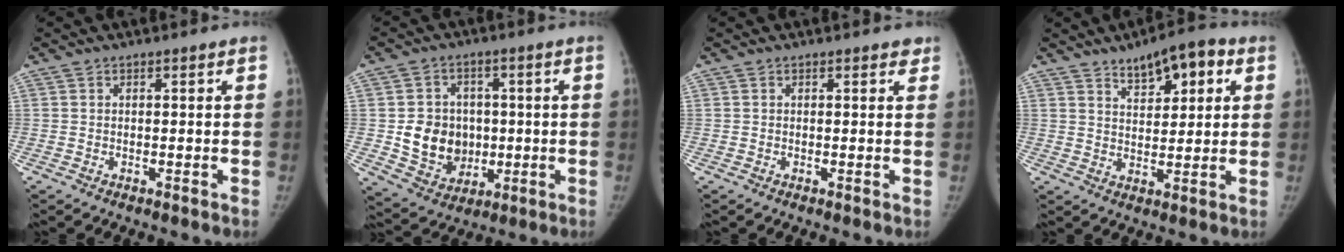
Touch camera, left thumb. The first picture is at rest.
{"total": 11.4, "force": [-0.4, 9.9, 5.8], "torque": [-0.053, 0.000, 0.010]}
{"total": 1.0, "force": [0.8, 0.5, 0.4], "torque": [0.004, -0.004, 0.004]}
{"total": 9.1, "force": [4.9, 4.1, 6.5], "torque": [-0.066, -0.014, 0.073]}